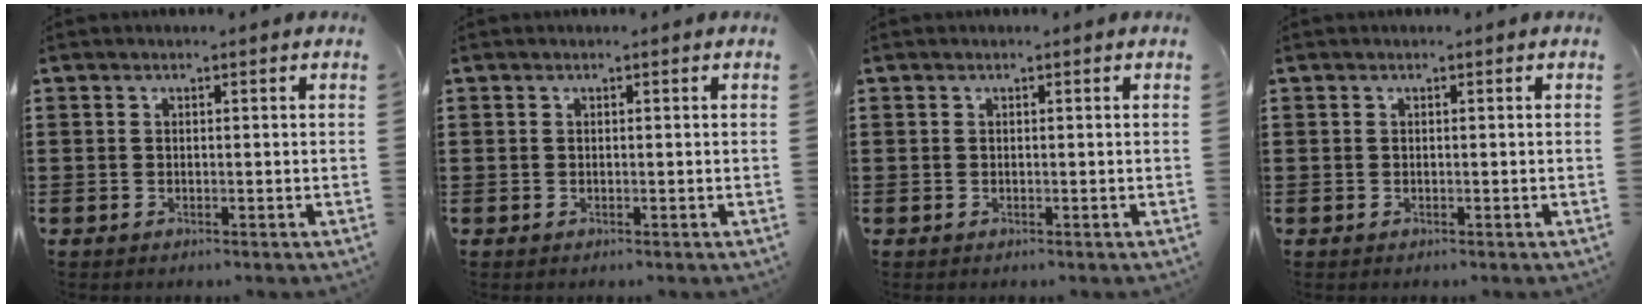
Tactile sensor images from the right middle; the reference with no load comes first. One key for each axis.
{"total": 0.0}
{"total": 0.0}
{"total": 0.0}